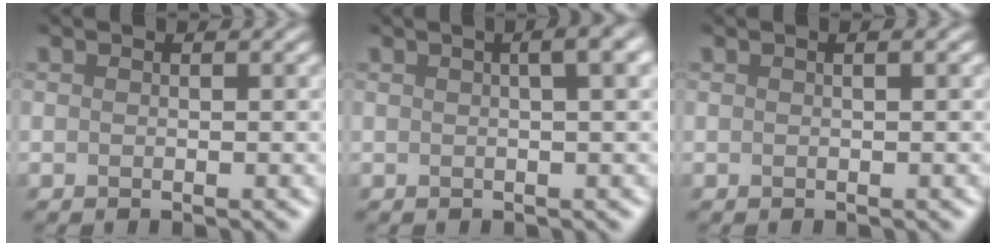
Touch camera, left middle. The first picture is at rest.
{"total": 5.2, "force": [1.8, 2.2, 4.3], "torque": [-0.020, 0.034, -0.005]}
{"total": 1.7, "force": [0.7, 0.8, 1.3], "torque": [-0.001, -0.001, -0.005]}